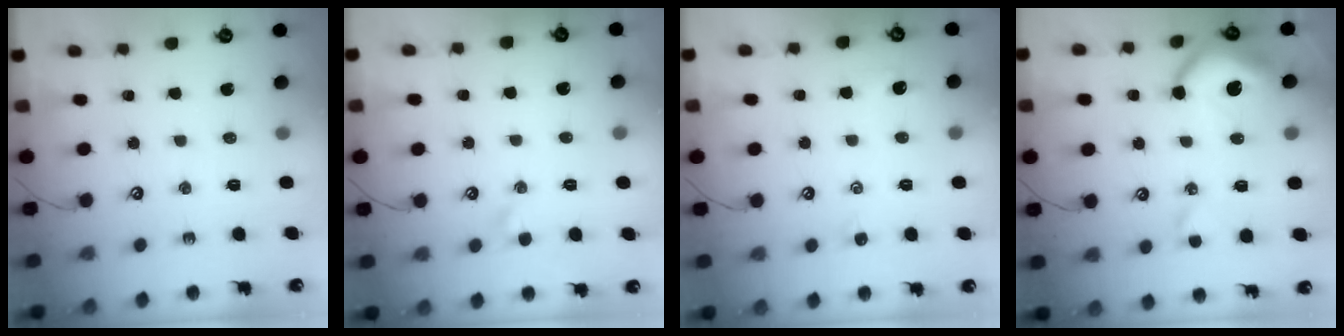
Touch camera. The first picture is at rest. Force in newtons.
{"total": 0.8, "press": 0.7, "slide": 0.4}
{"total": 0.0}
{"total": 10.8, "press": 10.7, "slide": 1.6}